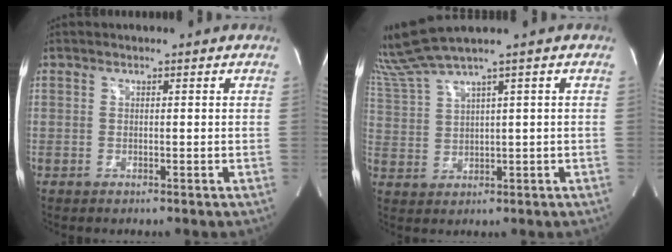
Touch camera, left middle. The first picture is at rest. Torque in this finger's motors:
{"motor_torque": [0.06, -0.03, 0.00, 0.08]}